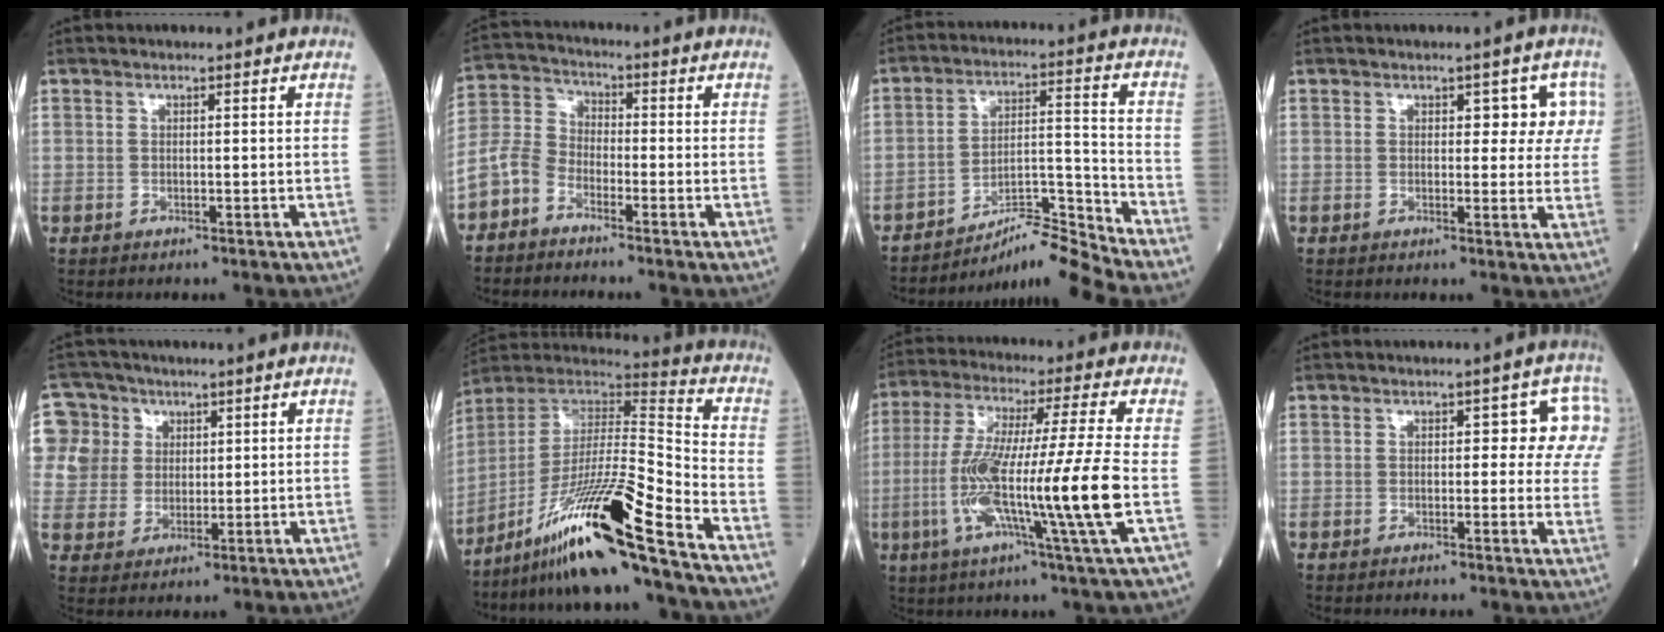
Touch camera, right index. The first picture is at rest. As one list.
[{"total": 6.3, "force": [-4.5, 3.7, 2.5], "torque": [-0.064, 0.008, -0.104]}, {"total": 9.4, "force": [-8.9, -2.5, 1.8], "torque": [-0.026, 0.031, -0.151]}, {"total": 5.0, "force": [1.6, 2.7, 3.9], "torque": [-0.025, 0.014, 0.014]}, {"total": 11.7, "force": [4.1, 10.9, 1.3], "torque": [-0.047, 0.039, 0.088]}, {"total": 18.8, "force": [-12.9, -1.0, 13.7], "torque": [-0.270, -0.008, -0.234]}, {"total": 16.2, "force": [-3.4, -1.8, 15.7], "torque": [-0.305, -0.012, -0.068]}, {"total": 6.8, "force": [1.8, 3.3, 5.7], "torque": [-0.041, 0.023, 0.014]}]